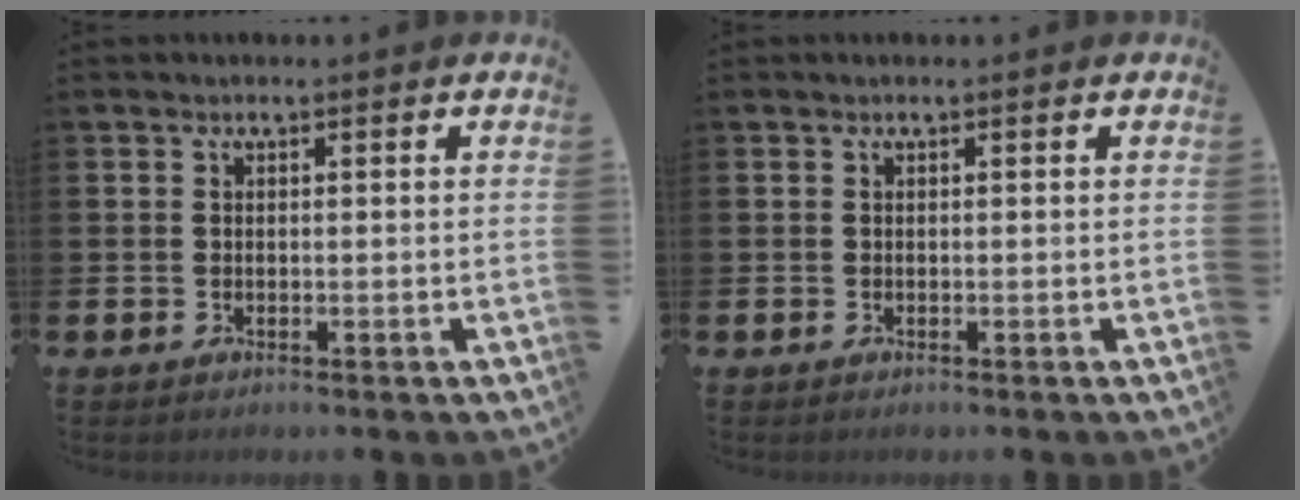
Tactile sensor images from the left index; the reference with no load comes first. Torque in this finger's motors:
{"motor_torque": [0.00, -0.02, 0.00, 0.02]}